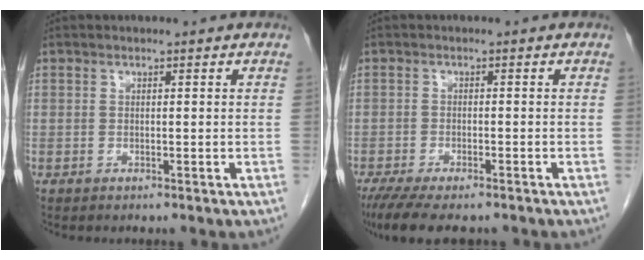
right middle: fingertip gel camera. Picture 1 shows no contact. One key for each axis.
{"total": 9.4, "fx": -7.5, "fy": 2.5, "fz": 5.1, "tx": -0.078, "ty": -0.013, "tz": -0.115}